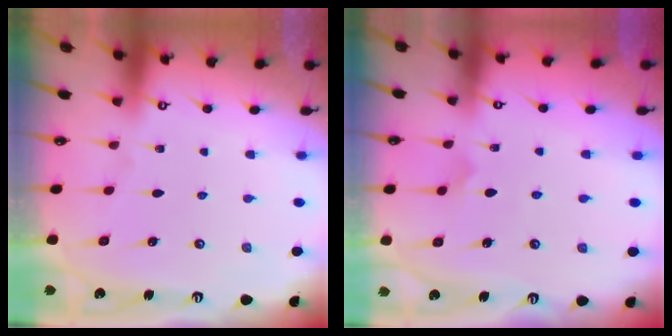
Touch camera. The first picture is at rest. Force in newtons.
{"total": 5.1, "press": 5.1, "slide": 0.3}